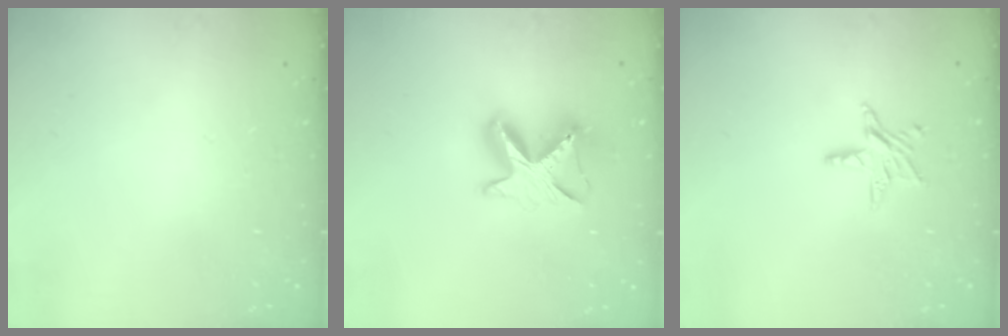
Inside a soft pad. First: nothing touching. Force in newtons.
{"total": 9.5, "press": 9.5, "slide": 0.3}
{"total": 7.0, "press": 7.0, "slide": 0.5}